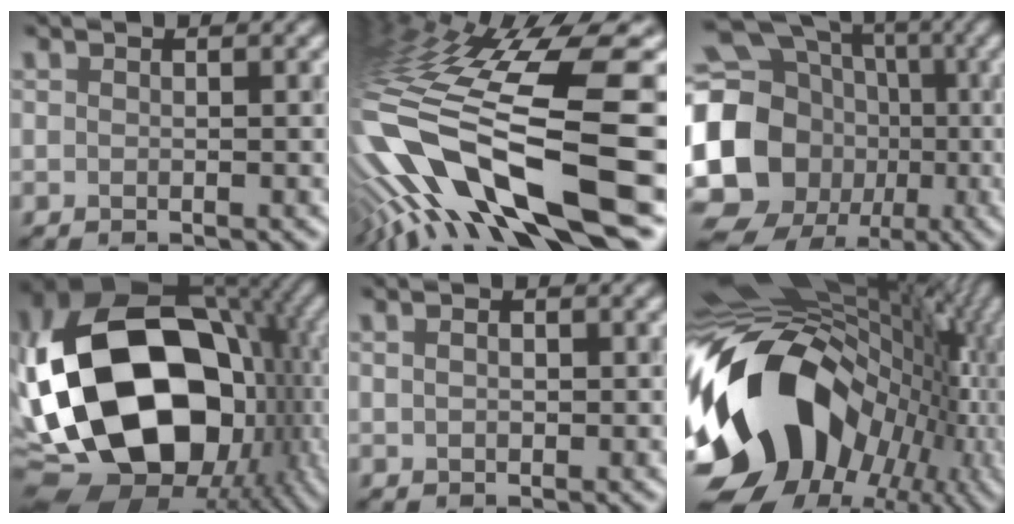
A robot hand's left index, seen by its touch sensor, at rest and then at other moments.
{"total": 17.0, "force": [-5.0, 3.2, 16.0], "torque": [-0.295, 0.011, -0.082]}
{"total": 21.8, "force": [-2.8, 19.5, 9.4], "torque": [-0.200, 0.002, -0.101]}
{"total": 21.3, "force": [-1.8, 14.9, 15.1], "torque": [-0.319, 0.005, -0.028]}
{"total": 1.7, "force": [0.7, 1.1, 1.1], "torque": [-0.019, 0.011, 0.006]}
{"total": 18.8, "force": [-3.4, 13.4, 12.7], "torque": [-0.254, -0.012, -0.052]}